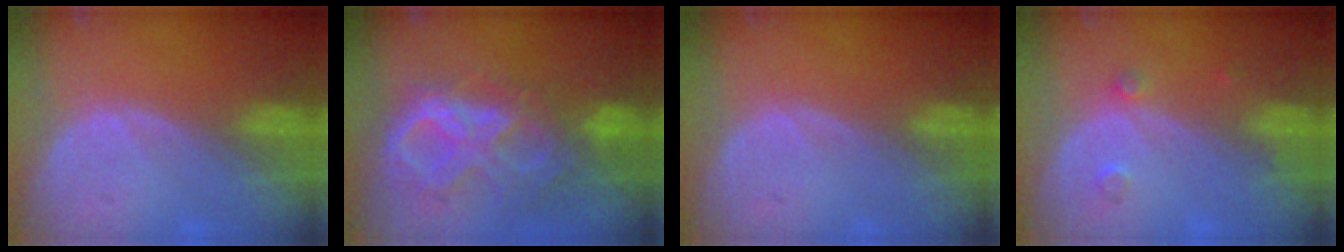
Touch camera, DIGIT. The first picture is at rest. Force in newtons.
{"total": 10.4, "press": 8.9, "slide": 5.4}
{"total": 0.0}
{"total": 1.7, "press": 1.7, "slide": 0.3}